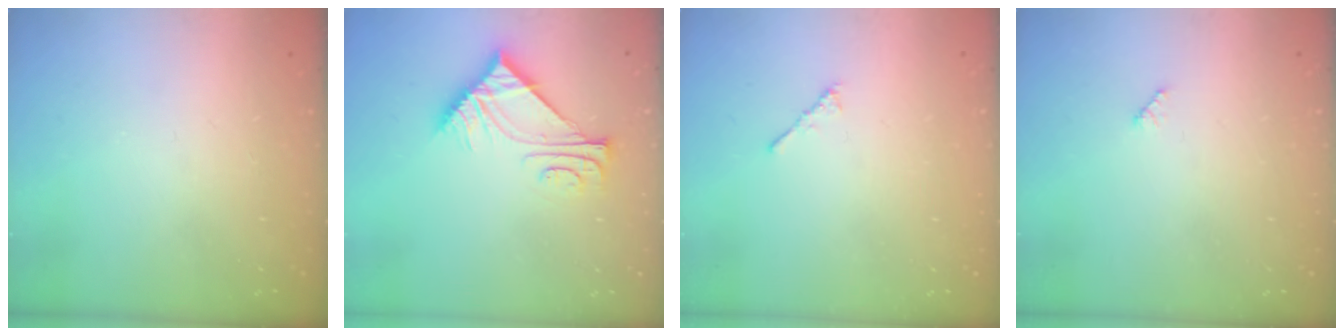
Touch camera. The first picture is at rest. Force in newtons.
{"total": 7.7, "press": 7.7, "slide": 0.1}
{"total": 2.3, "press": 2.2, "slide": 0.6}
{"total": 2.9, "press": 2.9, "slide": 0.4}